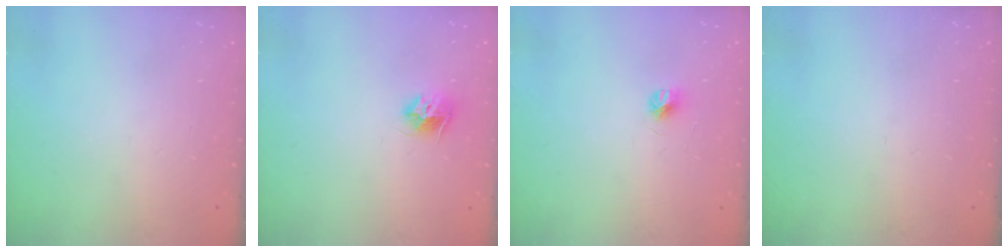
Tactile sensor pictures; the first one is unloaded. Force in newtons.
{"total": 8.6, "press": 8.6, "slide": 0.3}
{"total": 4.9, "press": 4.9, "slide": 0.4}
{"total": 0.0}